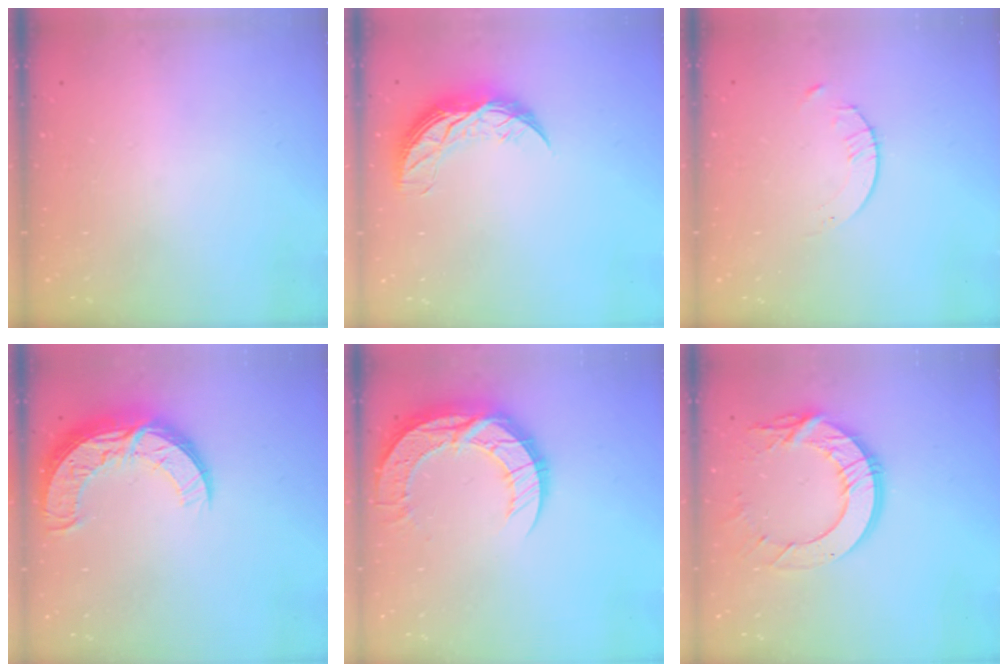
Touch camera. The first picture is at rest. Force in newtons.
{"total": 9.7, "press": 9.7, "slide": 0.5}
{"total": 2.1, "press": 2.1, "slide": 0.3}
{"total": 13.9, "press": 13.9, "slide": 1.3}
{"total": 15.6, "press": 15.6, "slide": 1.1}
{"total": 14.5, "press": 14.5, "slide": 1.3}